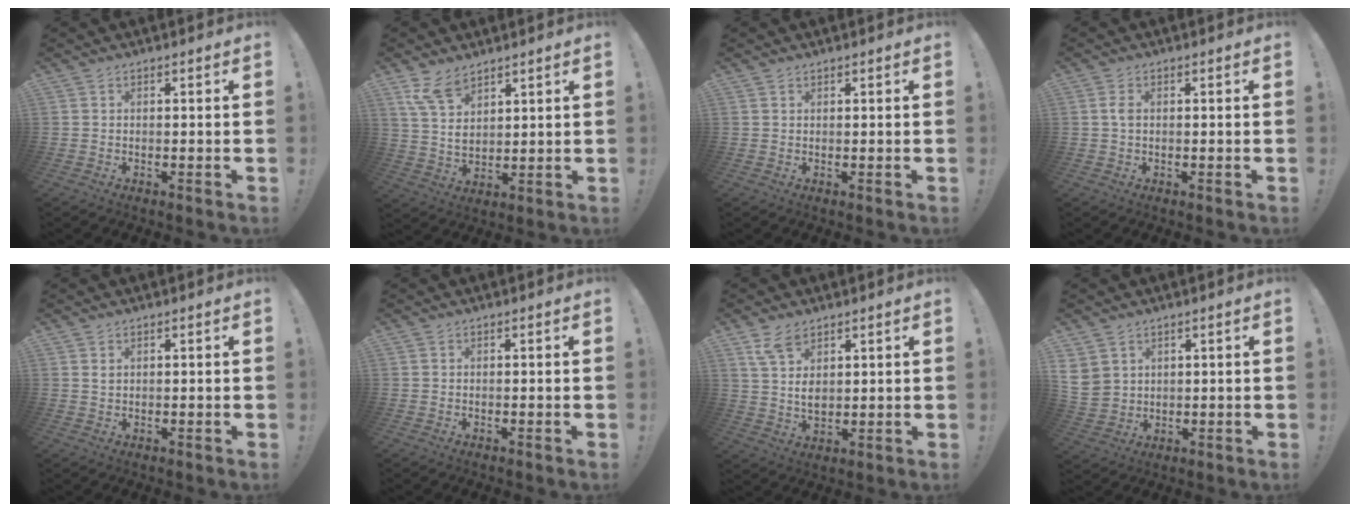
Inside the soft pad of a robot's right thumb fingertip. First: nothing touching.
{"total": 9.2, "force": [6.6, 4.8, 4.2], "torque": [-0.084, -0.034, 0.131]}
{"total": 0.5, "force": [0.5, 0.2, 0.0], "torque": [0.001, -0.001, 0.009]}
{"total": 1.8, "force": [0.1, 1.0, 1.5], "torque": [-0.028, 0.005, -0.001]}
{"total": 0.9, "force": [0.5, 0.5, 0.6], "torque": [-0.012, 0.000, 0.009]}
{"total": 0.0}
{"total": 7.7, "force": [4.4, 4.4, 4.4], "torque": [-0.078, -0.019, 0.085]}
{"total": 5.5, "force": [2.9, 4.4, 1.6], "torque": [-0.041, -0.014, 0.062]}